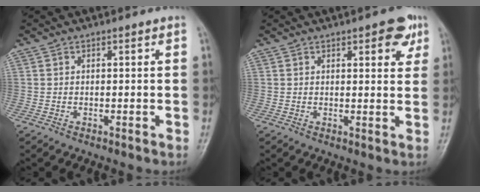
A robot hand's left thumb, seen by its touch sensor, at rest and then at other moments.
{"total": 5.9, "force": [3.0, 2.4, 4.5], "torque": [-0.030, -0.010, 0.028]}